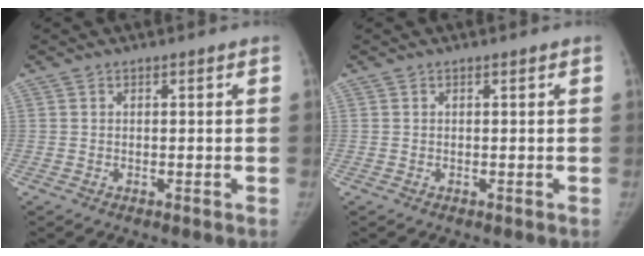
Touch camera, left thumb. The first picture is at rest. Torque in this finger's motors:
{"motor_torque": [0.16, 0.06, 0.16, -0.28, 0.07]}